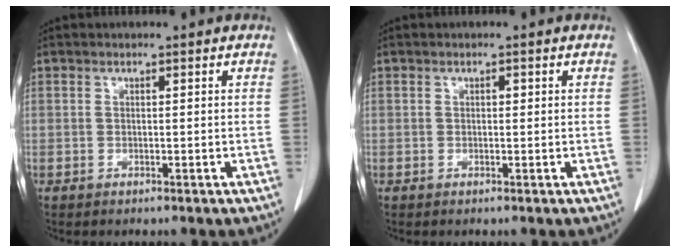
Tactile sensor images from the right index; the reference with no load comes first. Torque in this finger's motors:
{"motor_torque": [0.12, -0.07, 0.08, 0.02]}